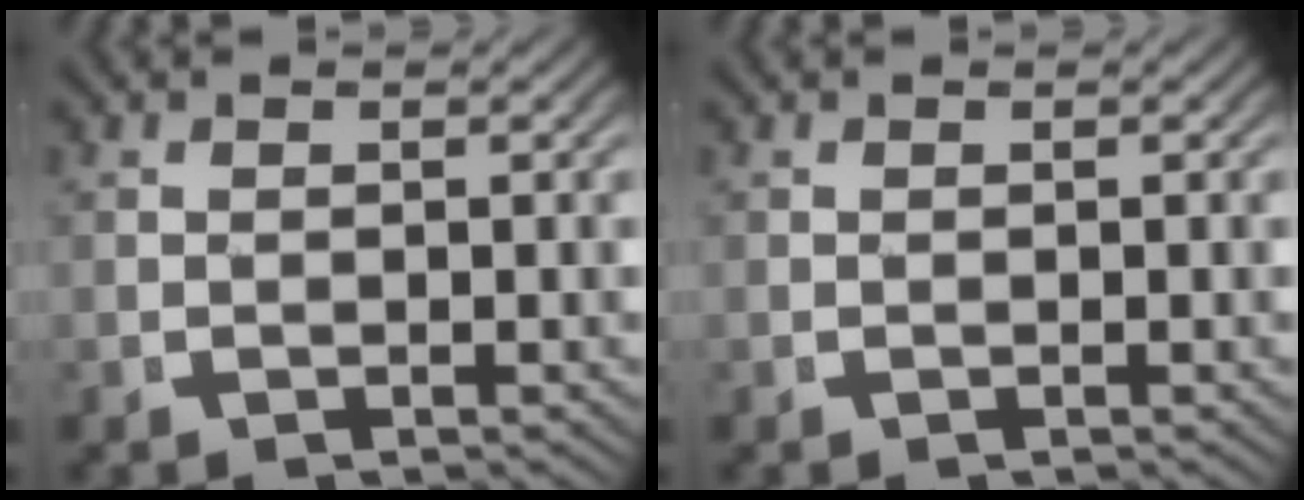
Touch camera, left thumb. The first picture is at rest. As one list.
[{"total": 0.0}]